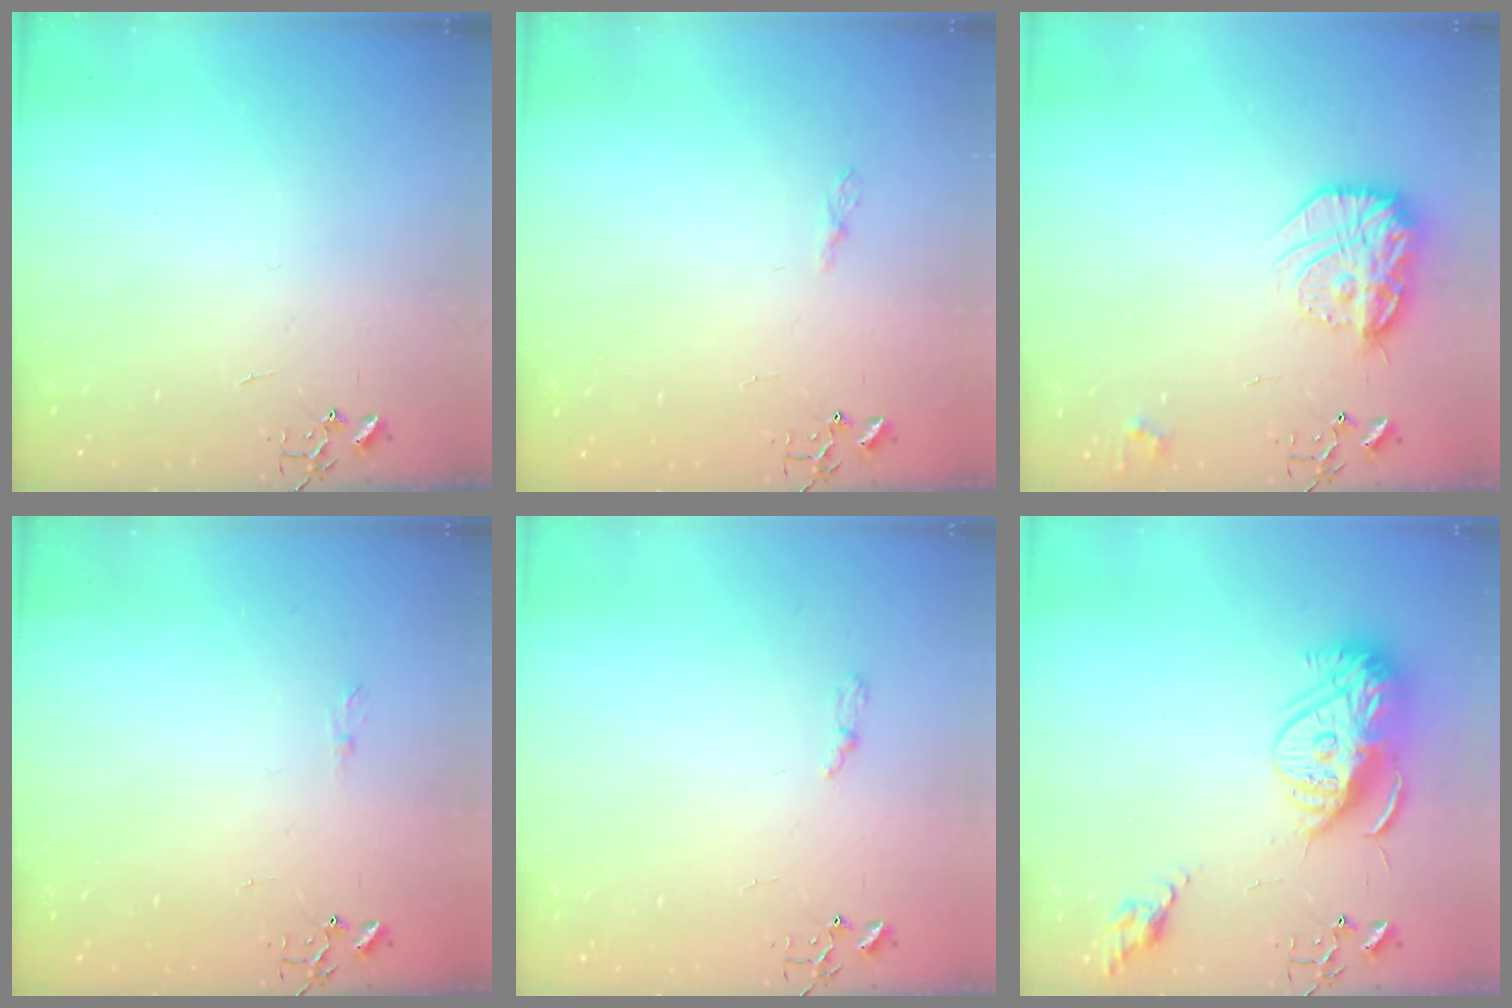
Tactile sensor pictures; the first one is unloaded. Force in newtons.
{"total": 3.9, "press": 3.9, "slide": 0.5}
{"total": 18.4, "press": 18.4, "slide": 1.1}
{"total": 5.0, "press": 5.0, "slide": 0.5}
{"total": 4.6, "press": 4.5, "slide": 0.6}
{"total": 16.1, "press": 16.0, "slide": 1.7}